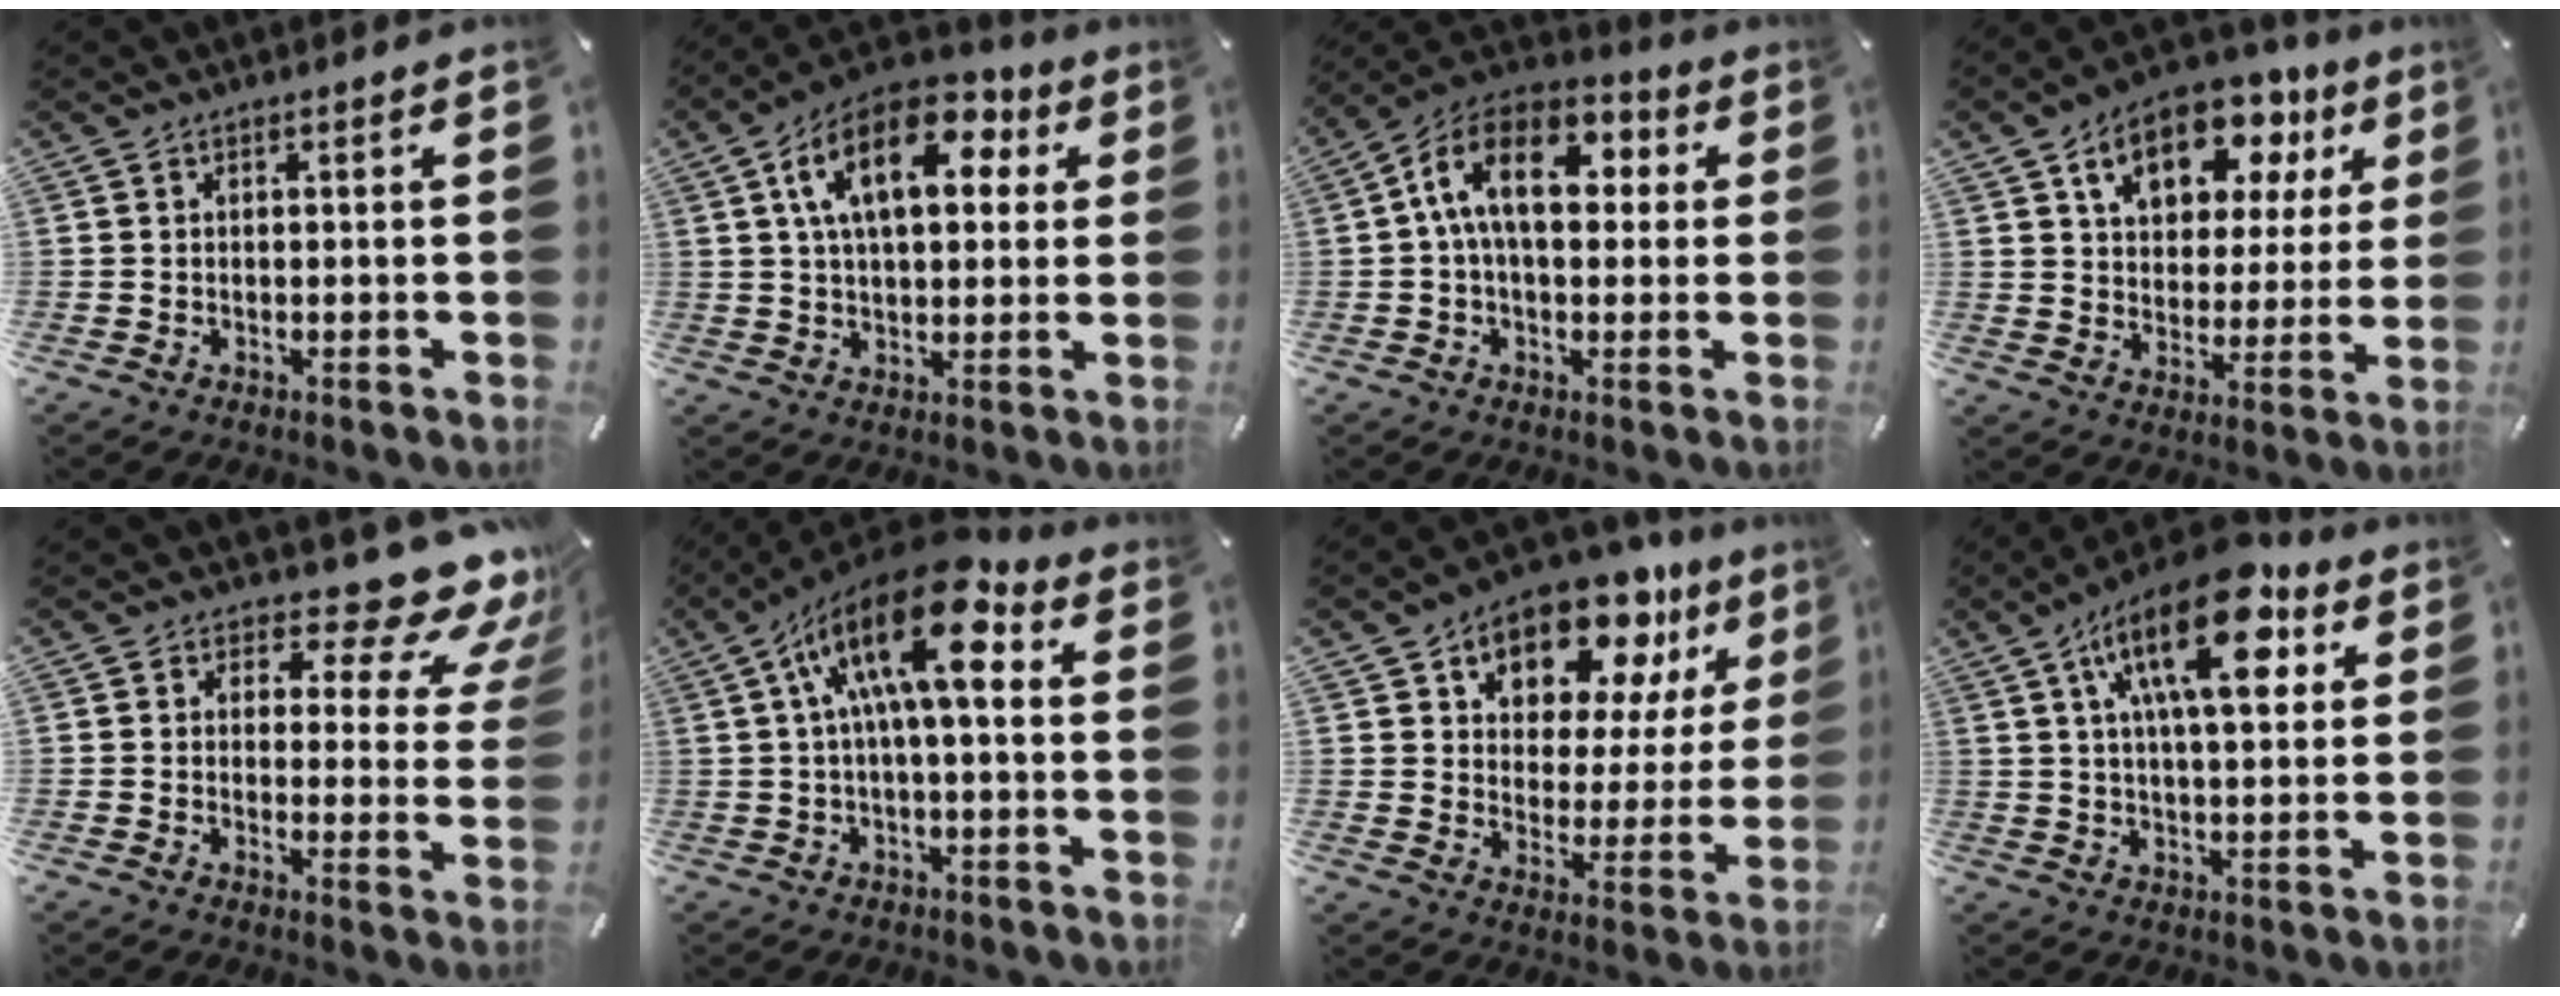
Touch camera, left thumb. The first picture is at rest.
{"total": 16.9, "force": [6.0, 9.2, 12.8], "torque": [-0.224, -0.005, 0.099]}
{"total": 14.7, "force": [2.7, 8.8, 11.4], "torque": [-0.208, 0.001, 0.047]}
{"total": 15.5, "force": [8.4, 10.0, 8.4], "torque": [-0.130, -0.035, 0.146]}
{"total": 12.3, "force": [8.6, 4.6, 7.5], "torque": [-0.098, -0.074, 0.143]}
{"total": 17.4, "force": [5.2, 6.1, 15.5], "torque": [-0.287, -0.027, 0.080]}
{"total": 15.1, "force": [10.9, 8.1, 6.5], "torque": [-0.110, -0.080, 0.192]}
{"total": 19.3, "force": [8.4, 8.1, 15.4], "torque": [-0.250, -0.021, 0.132]}